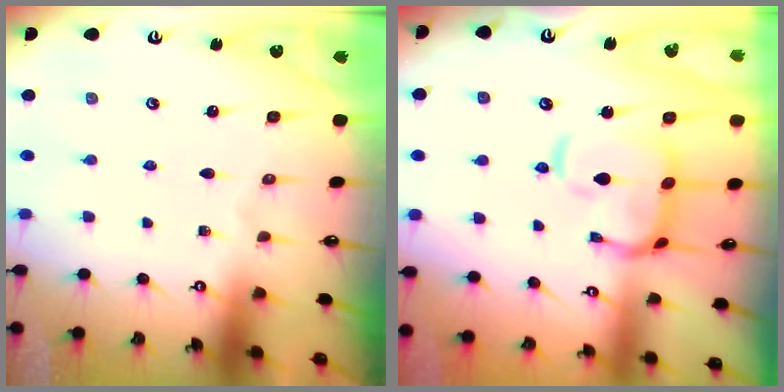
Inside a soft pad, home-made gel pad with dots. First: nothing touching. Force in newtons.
{"total": 9.2, "press": 9.1, "slide": 1.0}